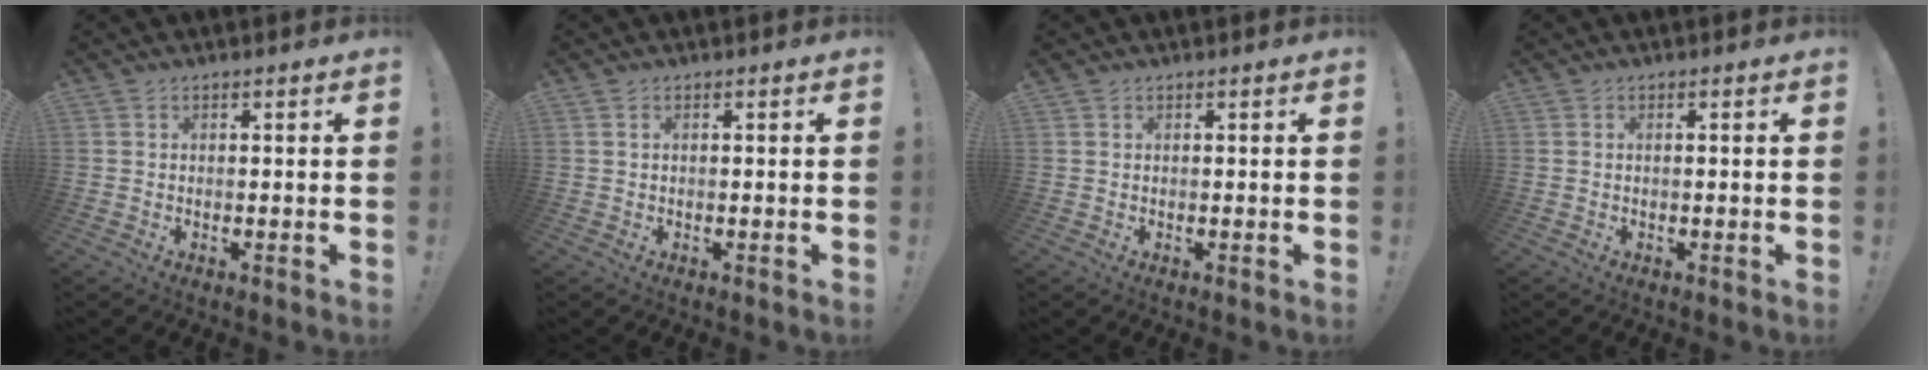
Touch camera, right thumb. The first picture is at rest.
{"total": 0.6, "force": [0.3, 0.1, 0.5], "torque": [-0.018, 0.004, 0.006]}
{"total": 0.0}
{"total": 0.0}